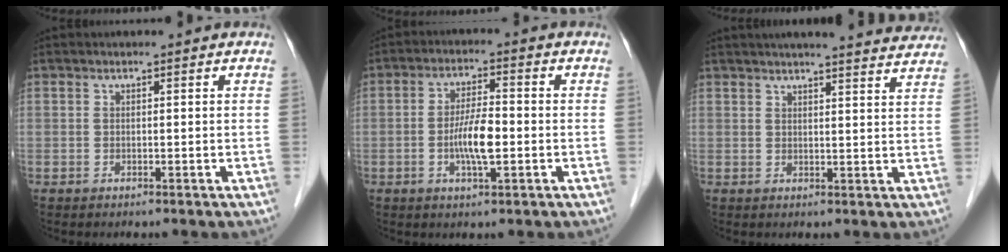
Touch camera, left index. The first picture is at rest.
{"total": 6.0, "force": [-1.3, 1.2, 5.7], "torque": [-0.114, 0.001, -0.025]}
{"total": 17.2, "force": [16.0, 1.3, 6.2], "torque": [-0.079, 0.001, 0.189]}